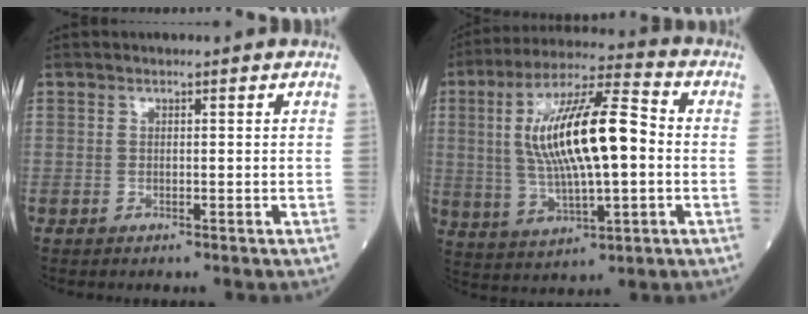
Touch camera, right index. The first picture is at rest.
{"total": 16.8, "force": [0.9, 3.9, 16.4], "torque": [-0.309, 0.021, 0.016]}